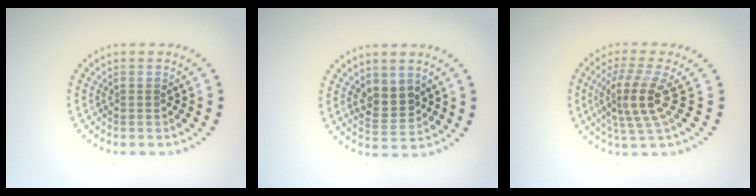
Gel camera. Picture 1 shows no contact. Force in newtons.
{"total": 2.7, "press": 2.5, "slide": 0.9}
{"total": 4.1, "press": 3.1, "slide": 2.6}